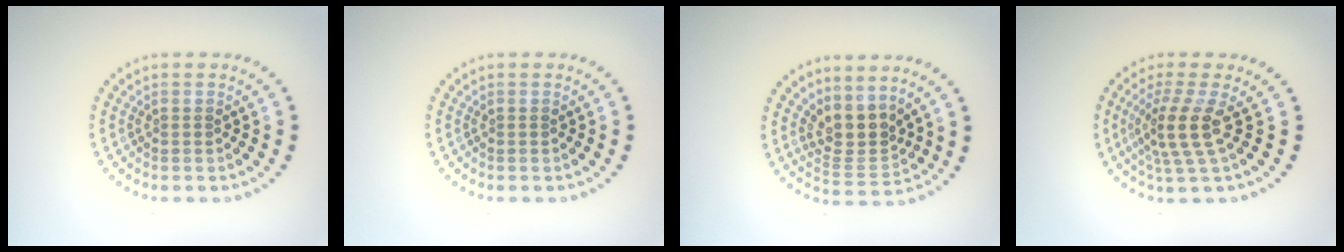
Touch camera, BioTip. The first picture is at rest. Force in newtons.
{"total": 0.0}
{"total": 3.2, "press": 2.4, "slide": 2.2}
{"total": 3.7, "press": 2.8, "slide": 2.4}